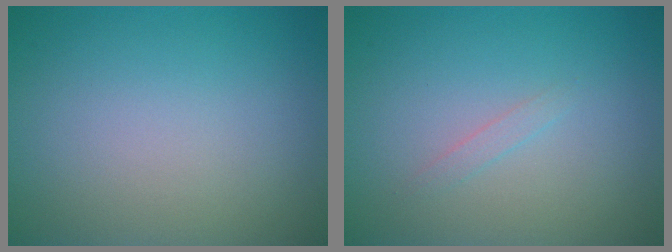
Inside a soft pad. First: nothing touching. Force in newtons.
{"total": 0.7, "press": 0.7, "slide": 0.0}